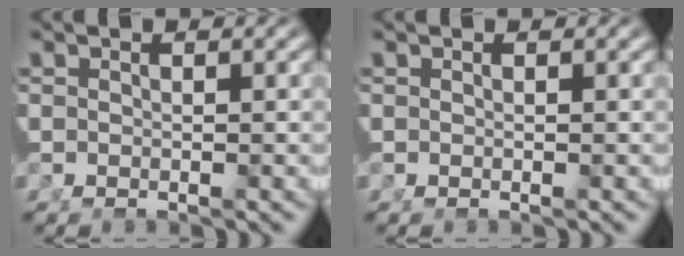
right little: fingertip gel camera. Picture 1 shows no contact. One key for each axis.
{"total": 0.0}